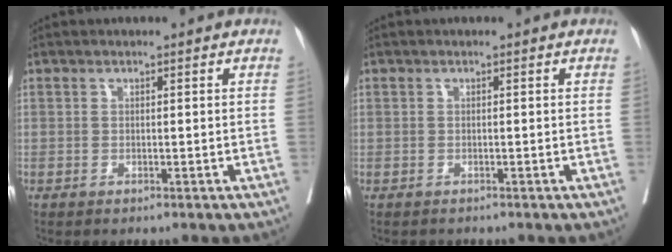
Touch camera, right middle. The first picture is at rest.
{"total": 0.6, "force": [-0.4, 0.4, -0.1], "torque": [-0.007, 0.002, -0.010]}